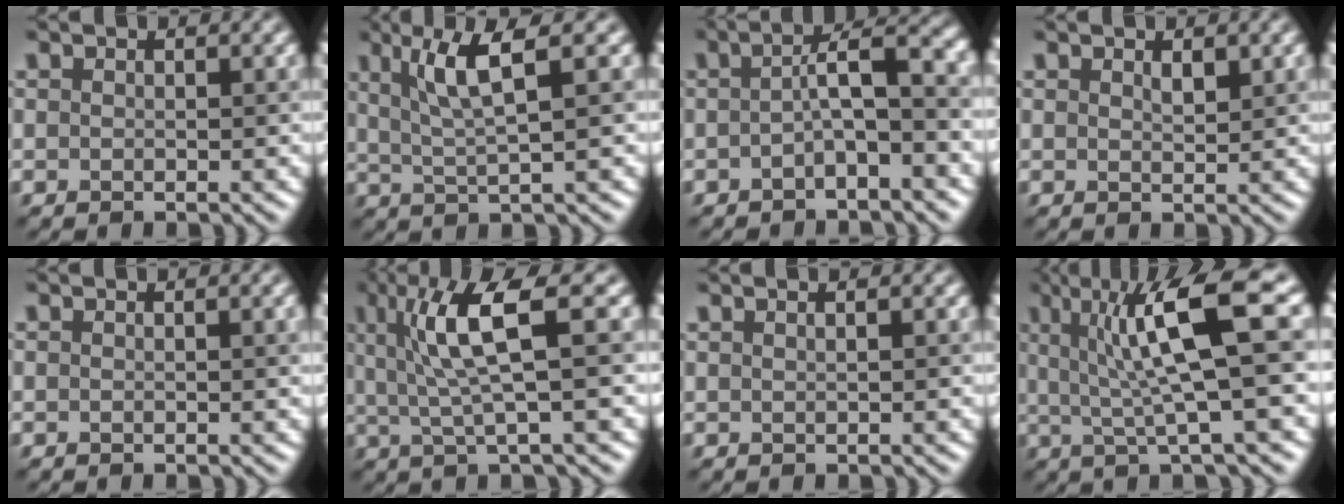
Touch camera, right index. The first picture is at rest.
{"total": 5.1, "force": [2.2, 0.7, 4.6], "torque": [-0.084, 0.004, 0.042]}
{"total": 4.5, "force": [-0.5, 1.1, 4.3], "torque": [-0.066, 0.016, -0.016]}
{"total": 1.2, "force": [0.9, 0.2, 0.7], "torque": [-0.013, 0.001, 0.016]}
{"total": 1.4, "force": [0.4, 0.4, 1.3], "torque": [-0.013, 0.005, 0.001]}
{"total": 7.0, "force": [2.0, 1.1, 6.6], "torque": [-0.125, 0.004, 0.034]}
{"total": 2.7, "force": [1.4, 1.4, 1.8], "torque": [-0.003, 0.016, -0.007]}
{"total": 9.3, "force": [2.5, 1.6, 8.8], "torque": [-0.135, 0.007, 0.039]}